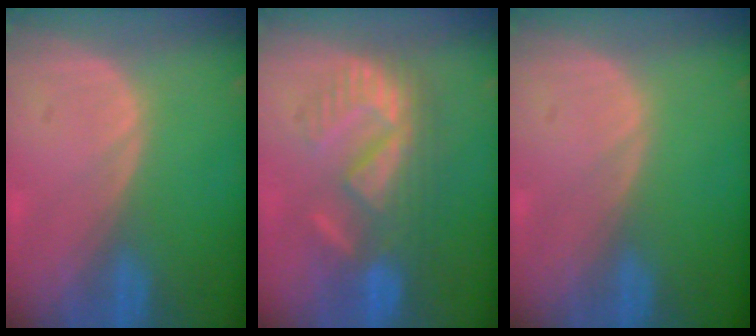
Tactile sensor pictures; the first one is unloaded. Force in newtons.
{"total": 8.8, "press": 8.7, "slide": 1.7}
{"total": 0.0}